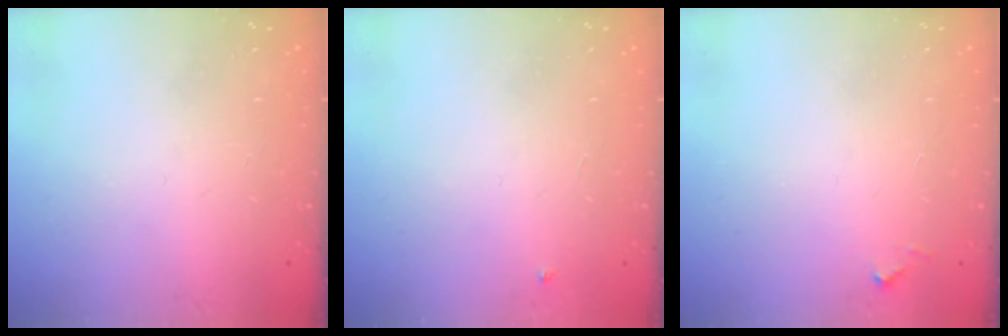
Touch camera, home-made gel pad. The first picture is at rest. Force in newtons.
{"total": 2.7, "press": 2.7, "slide": 0.4}
{"total": 4.2, "press": 4.2, "slide": 0.1}